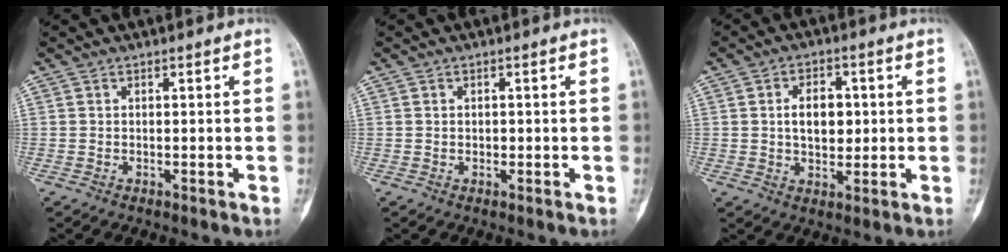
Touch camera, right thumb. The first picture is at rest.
{"total": 1.0, "force": [0.1, 0.8, 0.7], "torque": [-0.009, 0.001, 0.004]}
{"total": 7.4, "force": [0.9, 4.7, 5.6], "torque": [-0.067, -0.001, 0.015]}